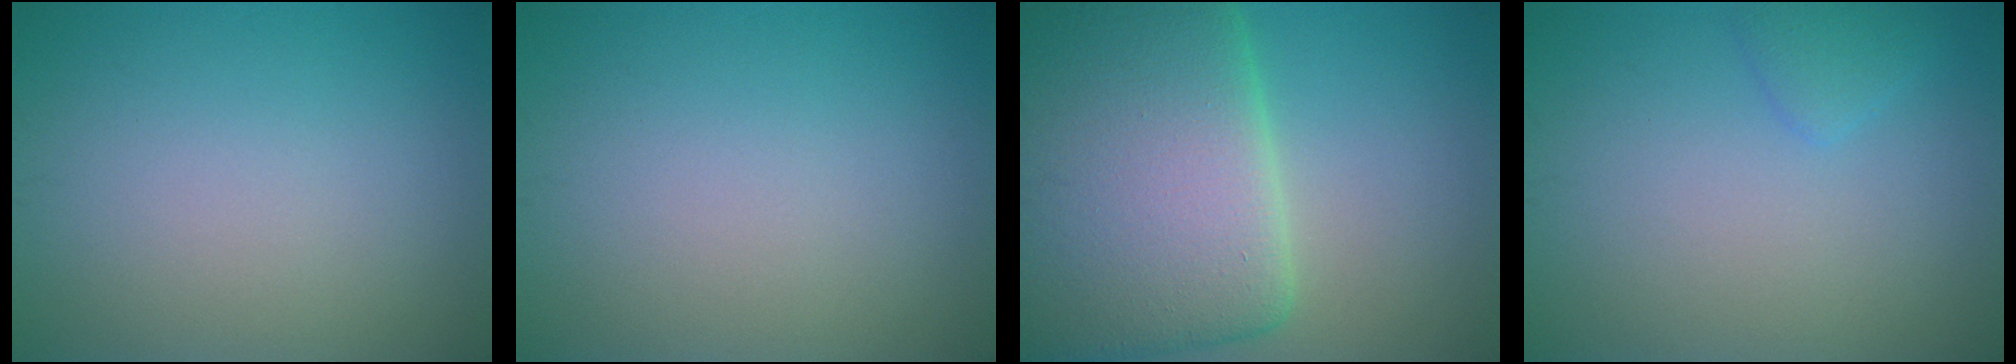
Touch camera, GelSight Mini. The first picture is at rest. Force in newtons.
{"total": 0.0}
{"total": 16.6, "press": 16.6, "slide": 1.0}
{"total": 1.3, "press": 1.3, "slide": 0.0}